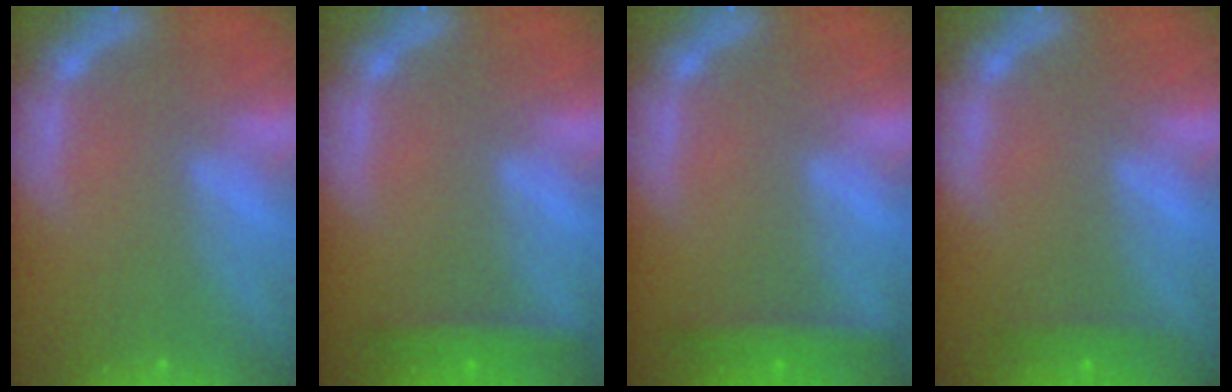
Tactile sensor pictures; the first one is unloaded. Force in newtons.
{"total": 2.4}
{"total": 2.4}
{"total": 1.4}